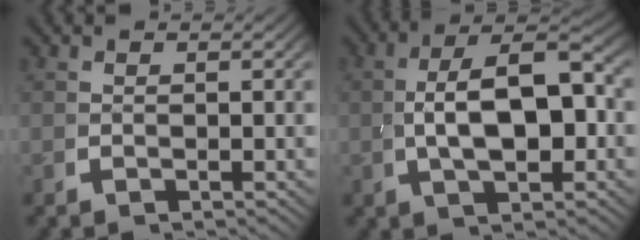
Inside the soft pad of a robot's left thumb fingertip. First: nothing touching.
{"total": 9.6, "force": [0.2, 5.4, 8.0], "torque": [-0.139, -0.017, 0.017]}